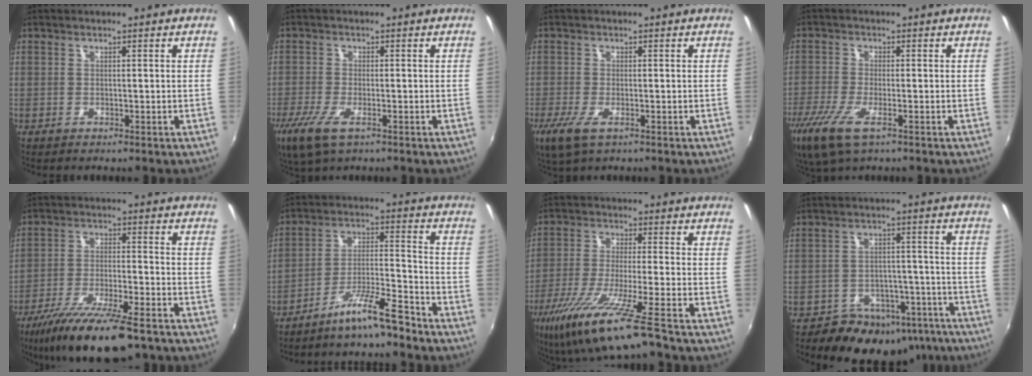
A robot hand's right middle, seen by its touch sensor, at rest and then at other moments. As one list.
[{"total": 8.9, "force": [-5.0, 3.4, 6.5], "torque": [-0.155, -0.036, -0.092]}, {"total": 5.8, "force": [-3.1, 2.2, 4.3], "torque": [-0.099, -0.023, -0.056]}, {"total": 10.9, "force": [-6.4, 3.7, 8.1], "torque": [-0.188, -0.042, -0.120]}, {"total": 16.3, "force": [-12.1, 3.5, 10.4], "torque": [-0.204, -0.038, -0.206]}, {"total": 8.6, "force": [-7.2, 0.2, 4.8], "torque": [-0.097, 0.012, -0.125]}, {"total": 14.5, "force": [-9.7, 0.2, 10.8], "torque": [-0.222, -0.049, -0.174]}, {"total": 15.3, "force": [-11.4, 9.3, 4.4], "torque": [-0.084, 0.033, -0.131]}]